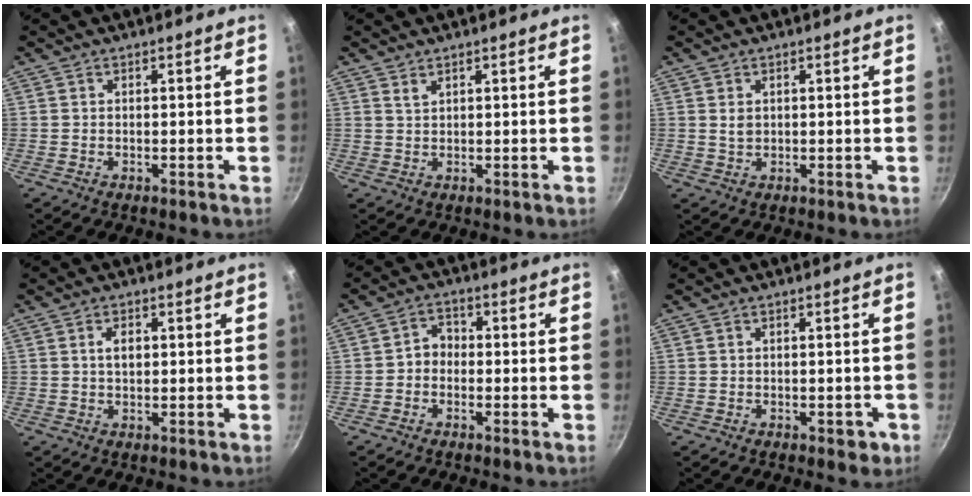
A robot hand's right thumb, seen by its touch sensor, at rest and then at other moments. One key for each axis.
{"total": 1.3, "fx": 1.0, "fy": 0.5, "fz": 0.6, "tx": -0.005, "ty": -0.007, "tz": 0.022}
{"total": 1.6, "fx": 0.4, "fy": 1.1, "fz": 1.0, "tx": -0.017, "ty": -0.005, "tz": 0.013}
{"total": 2.8, "fx": 0.6, "fy": 1.7, "fz": 2.1, "tx": -0.031, "ty": 0.000, "tz": 0.010}
{"total": 3.8, "fx": -0.8, "fy": 3.1, "fz": 2.0, "tx": -0.015, "ty": 0.019, "tz": -0.026}
{"total": 2.3, "fx": -1.0, "fy": 1.3, "fz": 1.6, "tx": -0.009, "ty": 0.003, "tz": -0.011}